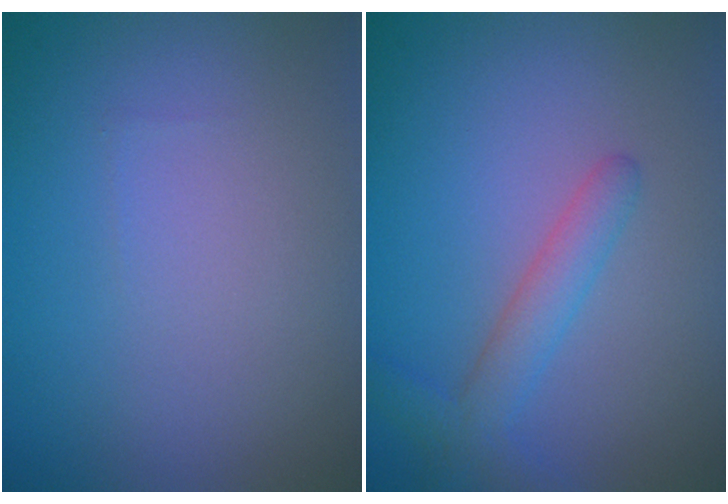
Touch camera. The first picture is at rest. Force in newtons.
{"total": 2.8, "press": 2.7, "slide": 0.2}